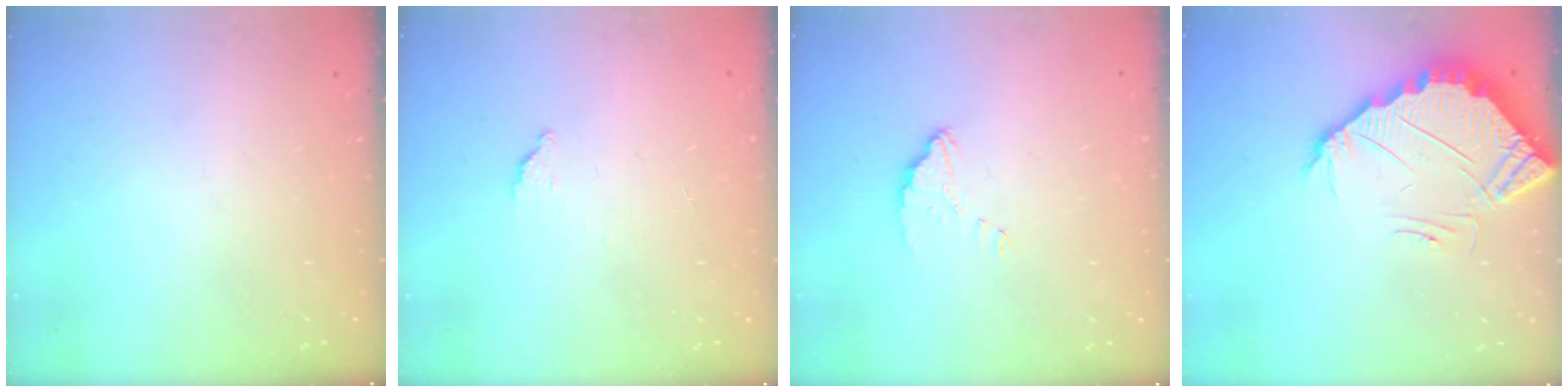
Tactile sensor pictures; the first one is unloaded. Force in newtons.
{"total": 2.0, "press": 2.0, "slide": 0.1}
{"total": 2.5, "press": 2.5, "slide": 0.2}
{"total": 5.3, "press": 5.3, "slide": 0.5}